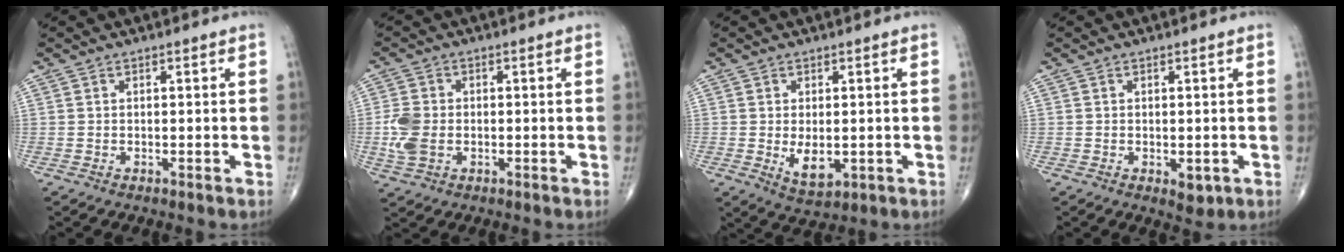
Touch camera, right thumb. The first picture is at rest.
{"total": 6.1, "force": [-0.9, 4.3, 4.2], "torque": [-0.098, 0.004, -0.018]}
{"total": 5.3, "force": [-0.7, 2.9, 4.4], "torque": [-0.063, -0.012, 0.002]}
{"total": 2.6, "force": [-0.7, 1.5, 2.0], "torque": [-0.013, -0.002, -0.002]}